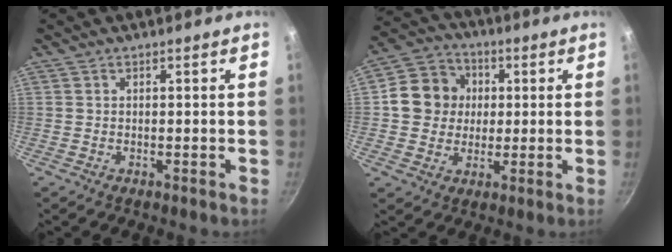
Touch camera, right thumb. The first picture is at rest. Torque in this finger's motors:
{"motor_torque": [0.44, 2.12, 0.56, -0.48, 0.03]}